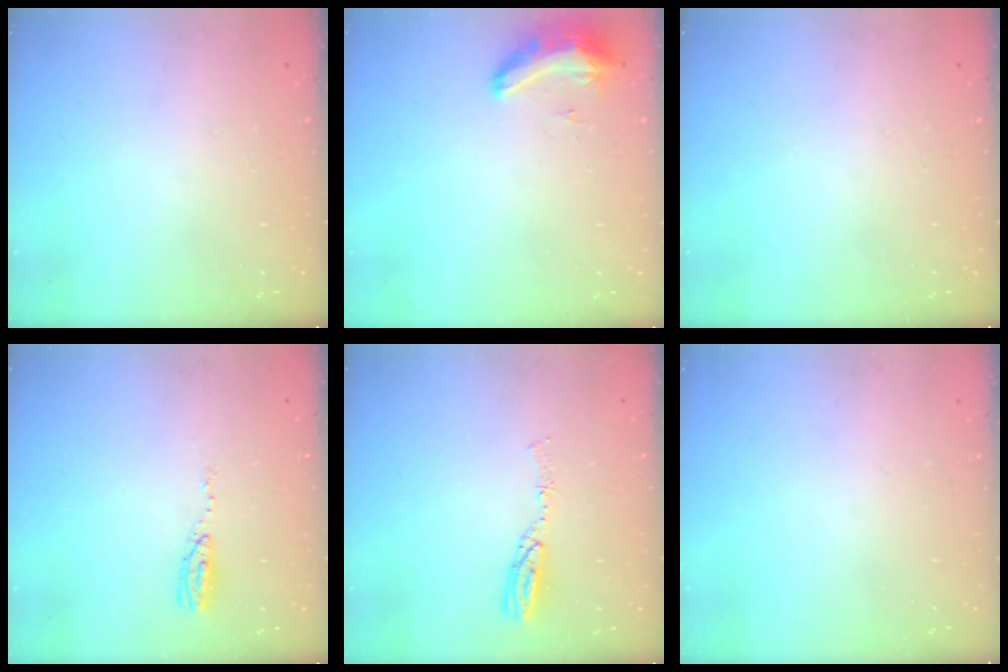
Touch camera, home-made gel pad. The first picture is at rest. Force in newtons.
{"total": 16.2, "press": 11.0, "slide": 11.9}
{"total": 0.0}
{"total": 5.0, "press": 4.7, "slide": 1.5}
{"total": 5.0, "press": 5.0, "slide": 0.2}
{"total": 0.0}